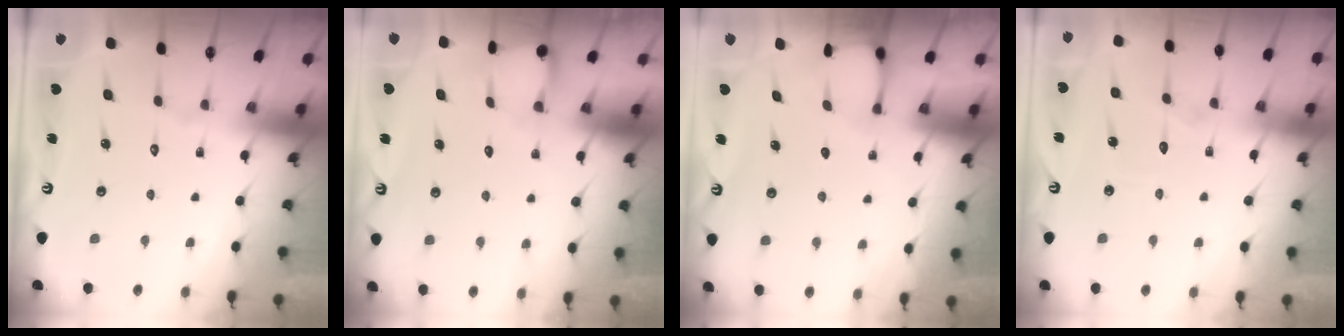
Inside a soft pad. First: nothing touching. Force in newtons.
{"total": 3.6, "press": 3.6, "slide": 0.2}
{"total": 2.3, "press": 2.3, "slide": 0.3}
{"total": 5.3, "press": 5.3, "slide": 0.3}